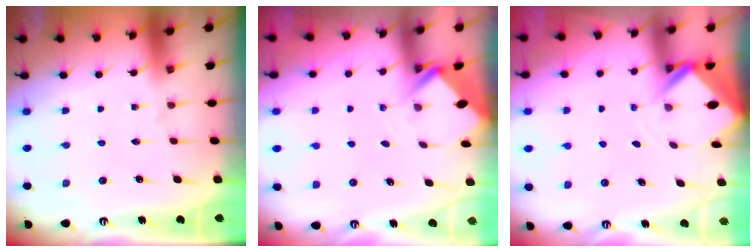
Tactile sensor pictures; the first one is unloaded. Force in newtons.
{"total": 2.7, "press": 2.7, "slide": 0.2}
{"total": 2.6, "press": 2.6, "slide": 0.1}